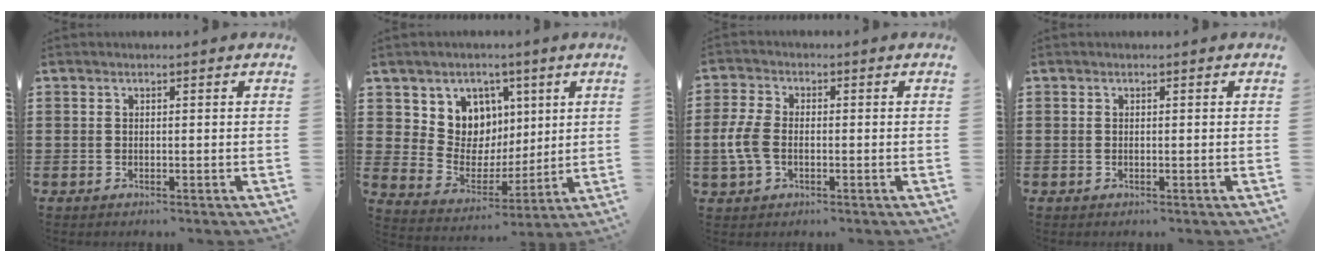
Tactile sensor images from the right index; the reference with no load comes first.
{"total": 7.7, "force": [3.5, 6.8, 1.0], "torque": [-0.055, -0.035, 0.067]}
{"total": 5.0, "force": [-1.1, 3.0, 3.9], "torque": [-0.107, -0.010, -0.027]}
{"total": 0.0}